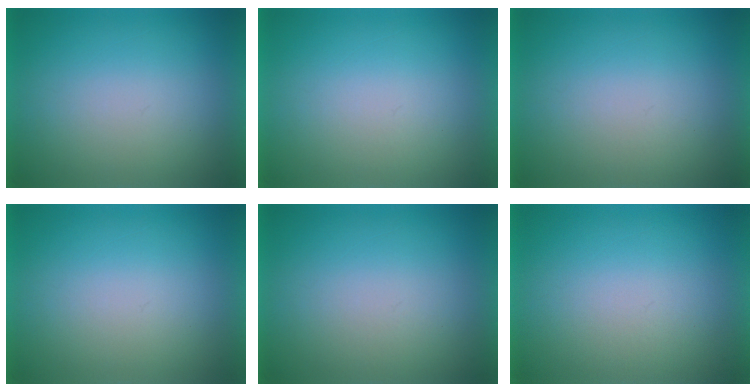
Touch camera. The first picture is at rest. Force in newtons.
{"total": 1.1}
{"total": 1.0}
{"total": 0.0}
{"total": 1.1}
{"total": 1.0}